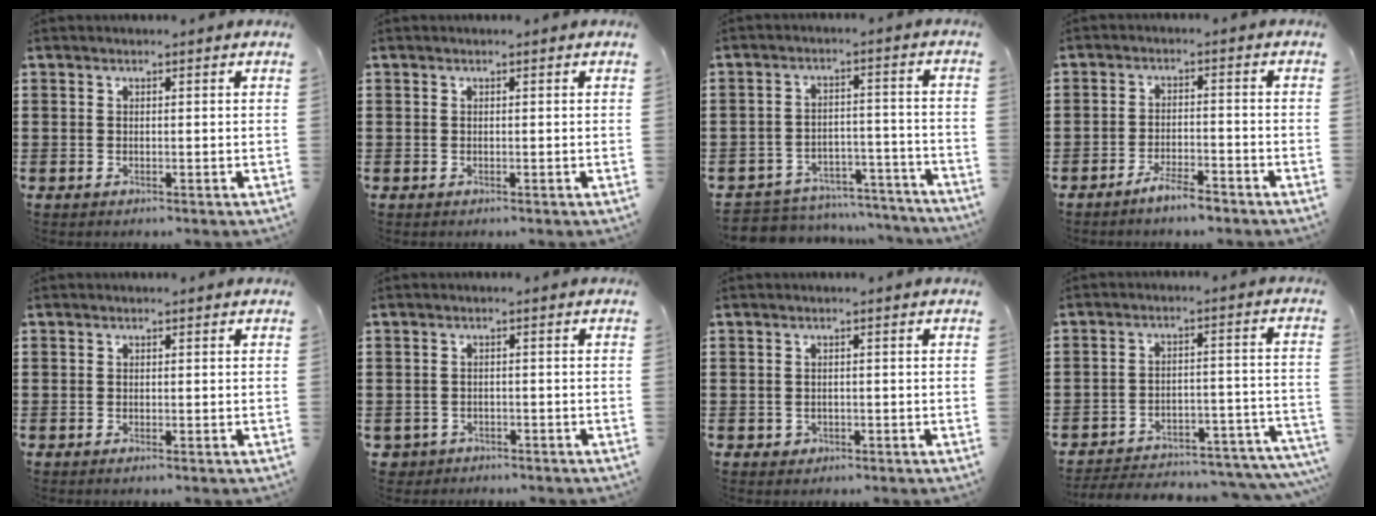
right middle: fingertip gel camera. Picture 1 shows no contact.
{"total": 0.0}
{"total": 5.9, "force": [-5.8, 0.9, 0.3], "torque": [-0.011, 0.015, -0.119]}
{"total": 3.8, "force": [-3.5, 0.5, 1.5], "torque": [-0.033, 0.005, -0.068]}
{"total": 0.0}
{"total": 1.7, "force": [-1.5, 0.6, -0.2], "torque": [-0.006, -0.001, -0.037]}
{"total": 0.8, "force": [-0.3, 0.7, 0.3], "torque": [-0.009, 0.004, -0.006]}
{"total": 4.5, "force": [-4.4, 0.7, 1.1], "torque": [-0.025, 0.000, -0.091]}